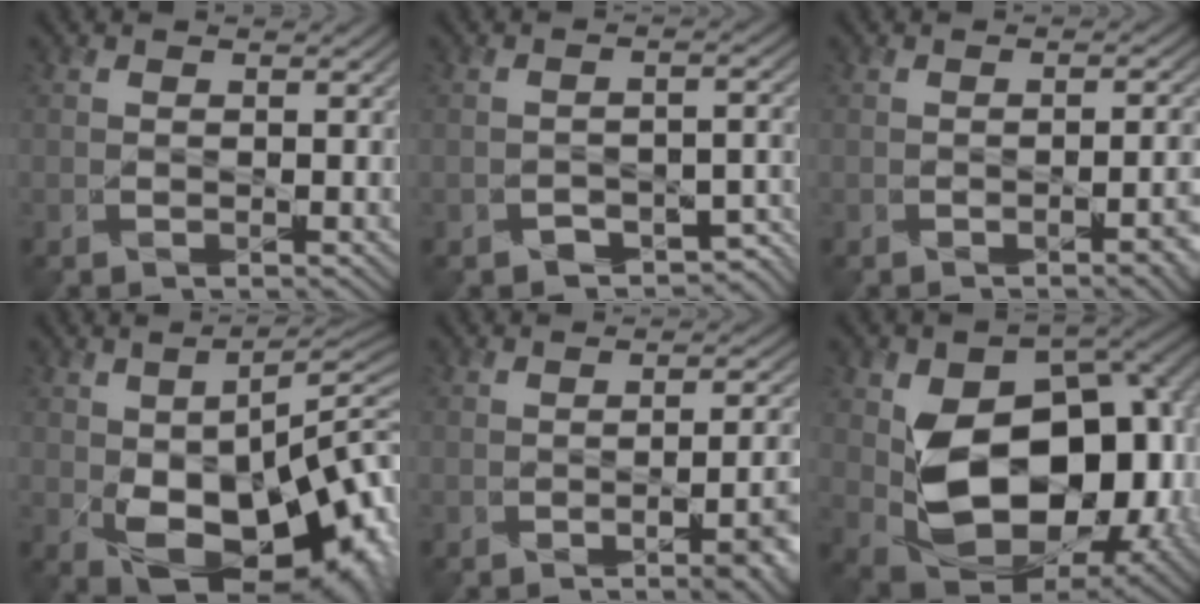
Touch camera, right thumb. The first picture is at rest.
{"total": 4.9, "force": [-3.4, 2.5, 2.6], "torque": [-0.031, -0.009, -0.050]}
{"total": 4.0, "force": [-1.3, 1.3, 3.6], "torque": [-0.043, -0.001, -0.014]}
{"total": 18.3, "force": [-4.4, 9.5, 15.0], "torque": [-0.231, -0.027, -0.050]}
{"total": 7.7, "force": [-2.8, 2.6, 6.7], "torque": [-0.071, -0.009, -0.032]}
{"total": 16.6, "force": [-0.2, 11.0, 12.5], "torque": [-0.194, -0.032, 0.009]}